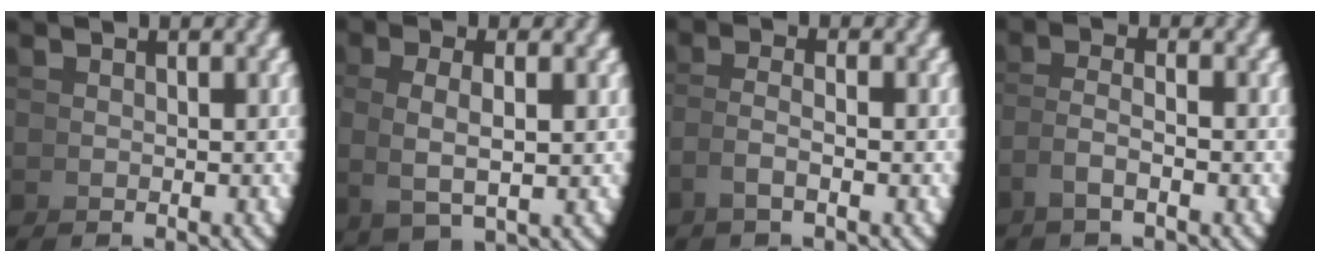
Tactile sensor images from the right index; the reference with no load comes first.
{"total": 3.4, "force": [1.0, 1.1, 3.1], "torque": [-0.057, 0.007, 0.027]}
{"total": 1.8, "force": [-0.6, -0.7, 1.6], "torque": [-0.034, -0.001, -0.005]}
{"total": 2.1, "force": [-0.6, -0.2, 2.0], "torque": [-0.044, -0.002, -0.006]}